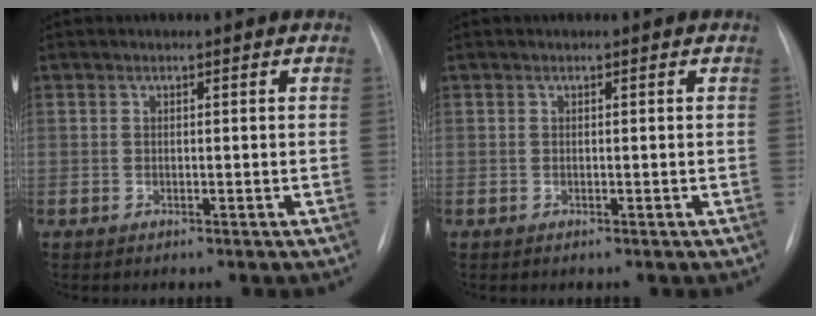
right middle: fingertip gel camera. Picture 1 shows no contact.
{"total": 0.0}